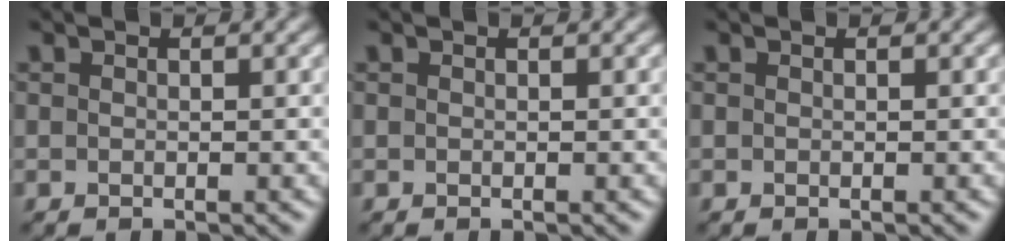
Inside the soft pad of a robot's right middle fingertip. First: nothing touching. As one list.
[{"total": 0.0}, {"total": 0.0}]